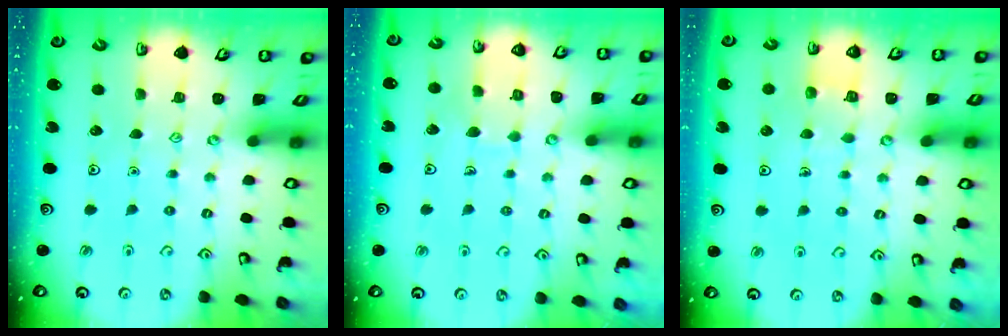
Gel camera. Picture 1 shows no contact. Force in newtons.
{"total": 5.3, "press": 5.3, "slide": 0.4}
{"total": 3.8, "press": 3.8, "slide": 0.4}